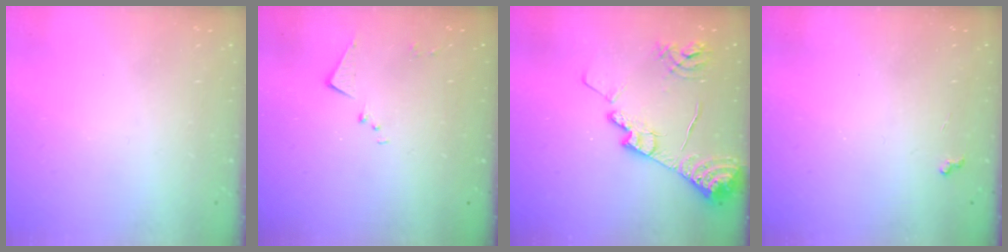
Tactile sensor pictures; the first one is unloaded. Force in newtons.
{"total": 5.1, "press": 5.1, "slide": 0.6}
{"total": 15.5, "press": 15.4, "slide": 1.5}
{"total": 3.6, "press": 3.6, "slide": 0.5}